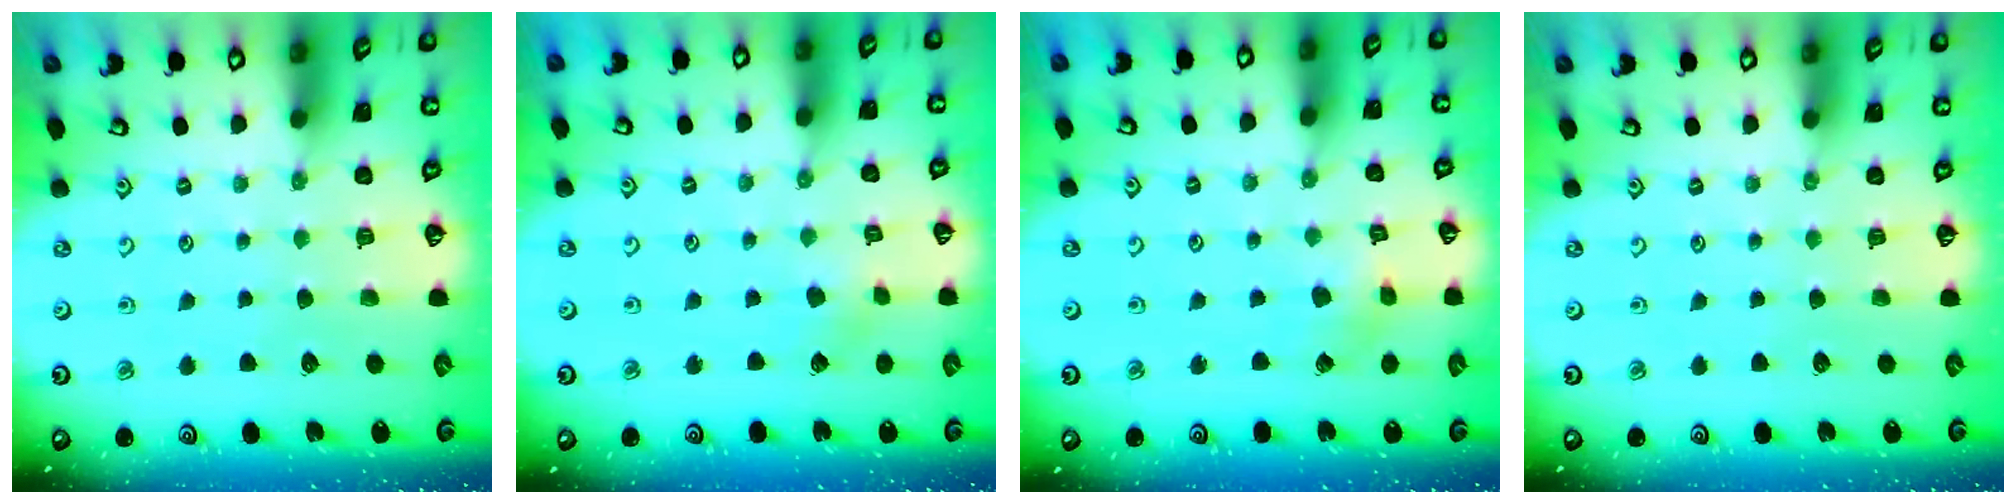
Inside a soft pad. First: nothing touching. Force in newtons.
{"total": 2.4, "press": 2.4, "slide": 0.3}
{"total": 2.3, "press": 2.3, "slide": 0.2}
{"total": 0.0}